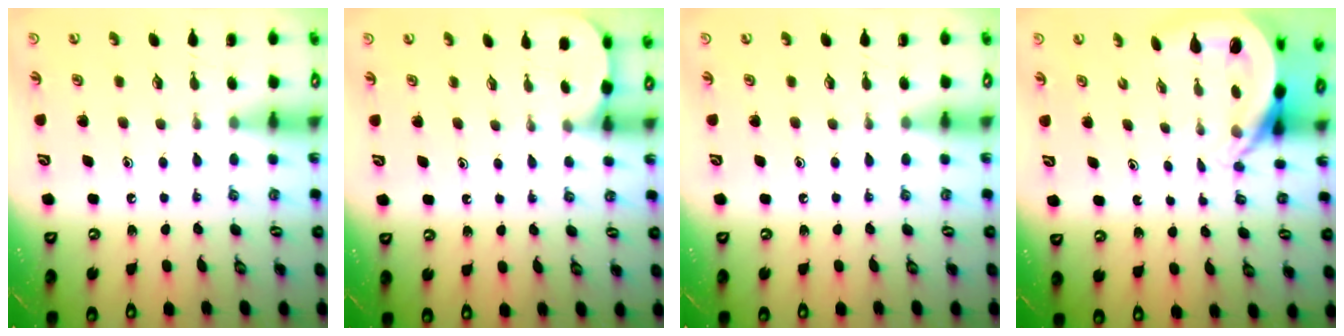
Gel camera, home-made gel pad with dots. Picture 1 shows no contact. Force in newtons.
{"total": 1.8, "press": 1.8, "slide": 0.2}
{"total": 0.0}
{"total": 4.9, "press": 4.8, "slide": 0.8}